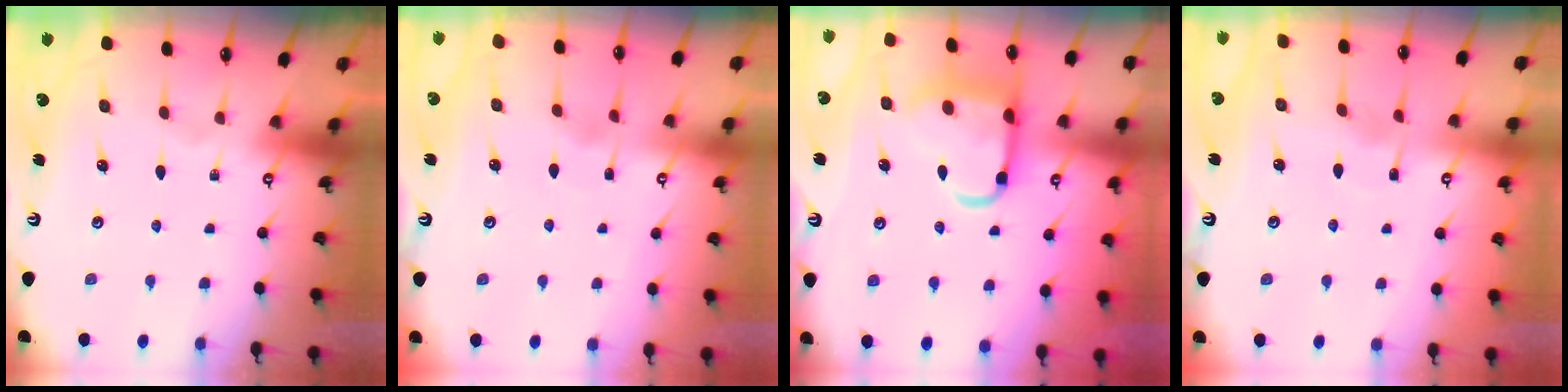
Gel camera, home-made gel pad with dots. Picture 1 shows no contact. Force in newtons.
{"total": 2.4, "press": 2.4, "slide": 0.4}
{"total": 13.0, "press": 13.0, "slide": 1.2}
{"total": 1.8, "press": 1.7, "slide": 0.3}